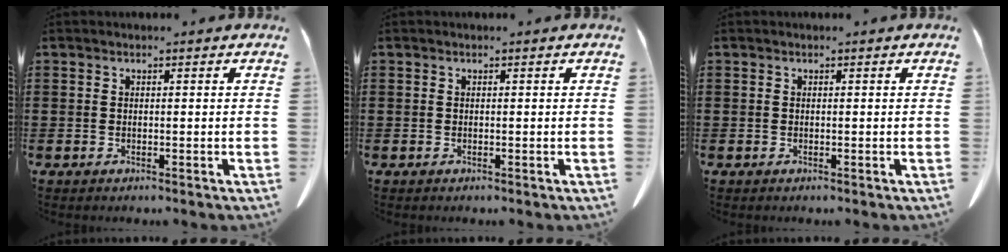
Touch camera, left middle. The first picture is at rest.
{"total": 0.0}
{"total": 0.0}